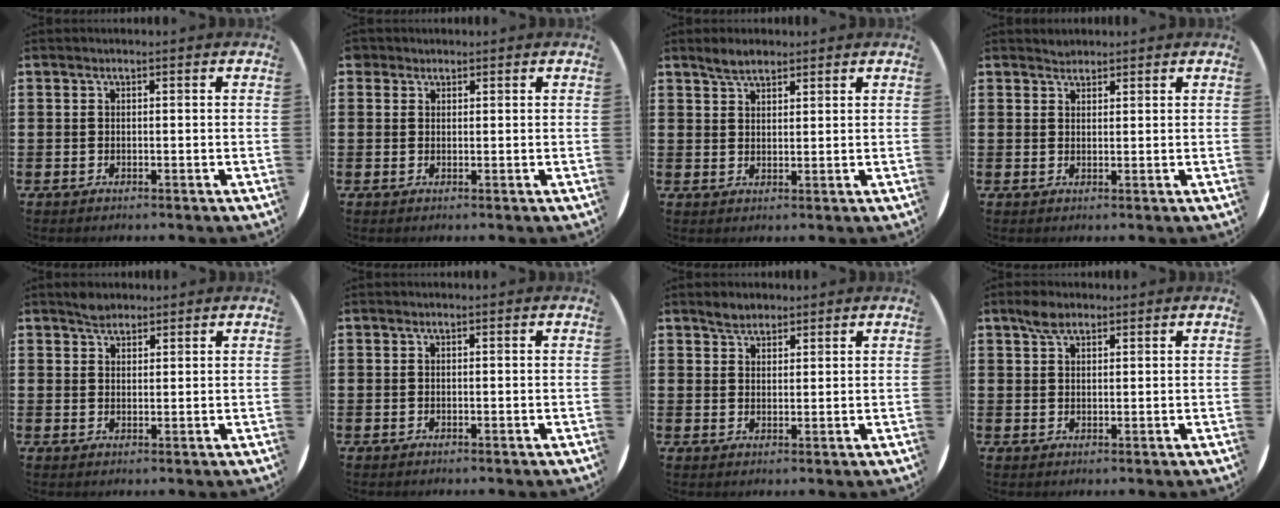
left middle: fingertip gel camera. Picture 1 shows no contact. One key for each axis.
{"total": 1.0, "fx": 0.9, "fy": 0.6, "fz": 0.0, "tx": -0.002, "ty": 0.002, "tz": 0.017}
{"total": 3.0, "fx": 2.6, "fy": 1.2, "fz": 0.9, "tx": -0.015, "ty": 0.003, "tz": 0.048}
{"total": 1.3, "fx": 1.2, "fy": 0.3, "fz": -0.2, "tx": 0.009, "ty": -0.003, "tz": 0.023}
{"total": 2.0, "fx": 1.9, "fy": 0.7, "fz": 0.1, "tx": 0.003, "ty": 0.000, "tz": 0.034}
{"total": 0.0}
{"total": 2.4, "fx": 2.2, "fy": 1.0, "fz": 0.2, "tx": 0.000, "ty": 0.001, "tz": 0.040}
{"total": 2.8, "fx": 2.1, "fy": 1.3, "fz": 1.3, "tx": -0.022, "ty": 0.003, "tz": 0.037}